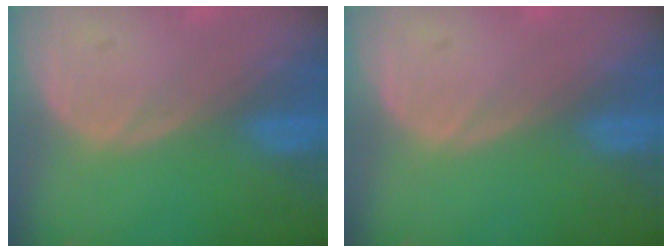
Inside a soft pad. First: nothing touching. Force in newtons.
{"total": 0.0}